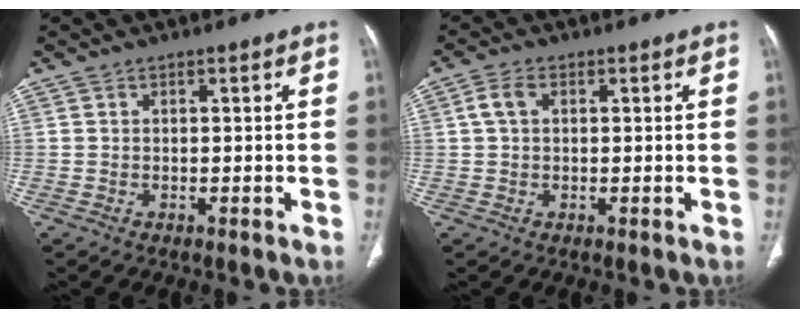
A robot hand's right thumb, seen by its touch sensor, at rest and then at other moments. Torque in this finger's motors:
{"motor_torque": [-0.09, 0.09, 0.38, -0.32, 0.00]}